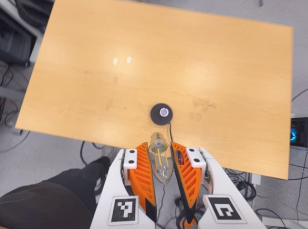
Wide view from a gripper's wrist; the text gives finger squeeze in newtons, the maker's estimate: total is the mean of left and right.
{"total": 14.3, "left": 16.3, "right": 12.4}